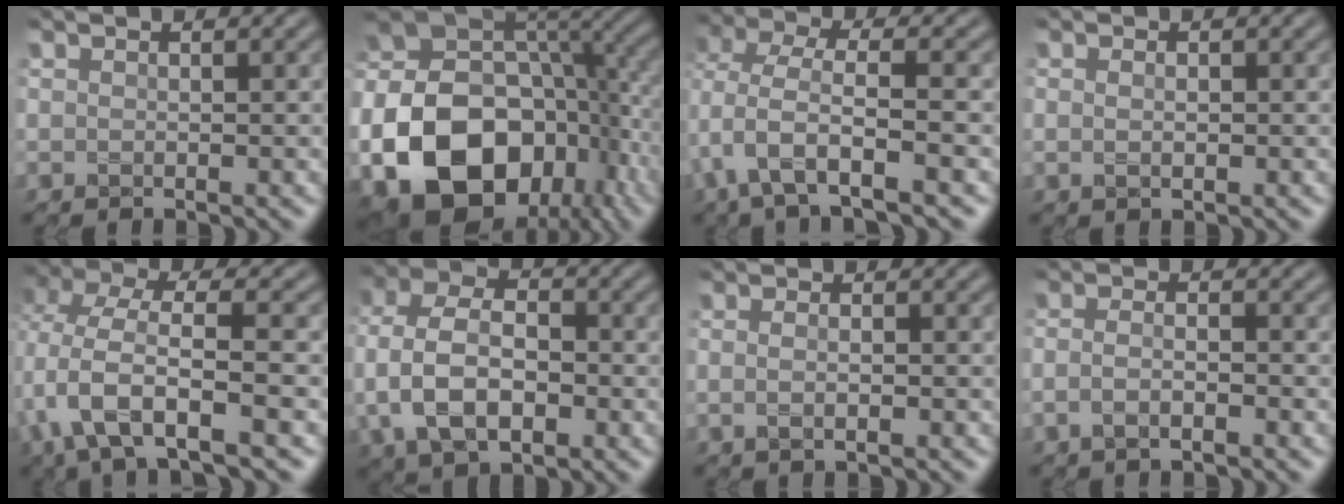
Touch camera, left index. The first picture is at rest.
{"total": 17.5, "force": [-6.1, 12.4, 10.8], "torque": [-0.225, -0.025, -0.102]}
{"total": 5.4, "force": [-1.6, 2.2, 4.7], "torque": [-0.100, 0.000, -0.037]}
{"total": 0.9, "force": [0.1, 0.4, 0.8], "torque": [-0.018, 0.000, 0.002]}
{"total": 6.8, "force": [-1.2, 2.5, 6.2], "torque": [-0.132, 0.001, -0.033]}
{"total": 7.8, "force": [-1.1, 5.3, 5.6], "torque": [-0.122, 0.006, -0.033]}
{"total": 1.9, "force": [-0.1, 0.9, 1.7], "torque": [-0.014, -0.005, -0.010]}
{"total": 2.2, "force": [-0.9, 0.8, 1.8], "torque": [-0.035, 0.000, -0.020]}